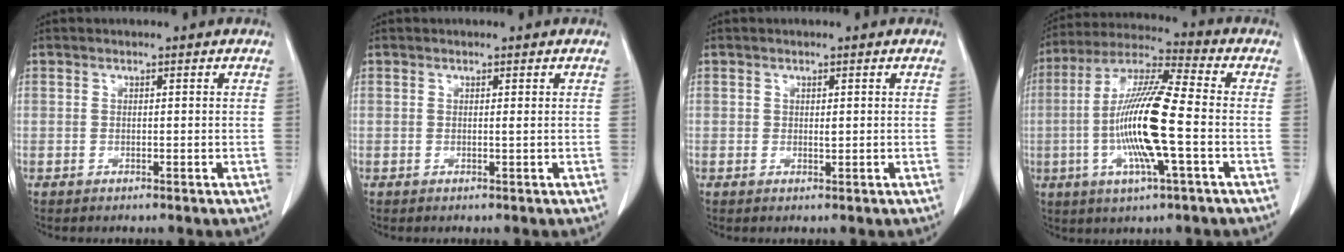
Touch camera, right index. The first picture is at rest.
{"total": 0.0}
{"total": 0.8, "force": [0.3, 0.4, 0.6], "torque": [-0.009, -0.003, 0.005]}
{"total": 15.4, "force": [-2.6, 1.1, 15.2], "torque": [-0.300, -0.004, -0.055]}